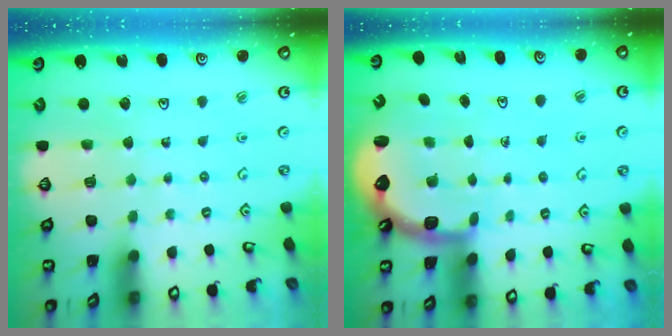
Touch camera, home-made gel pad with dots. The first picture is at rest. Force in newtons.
{"total": 2.9, "press": 2.4, "slide": 1.6}